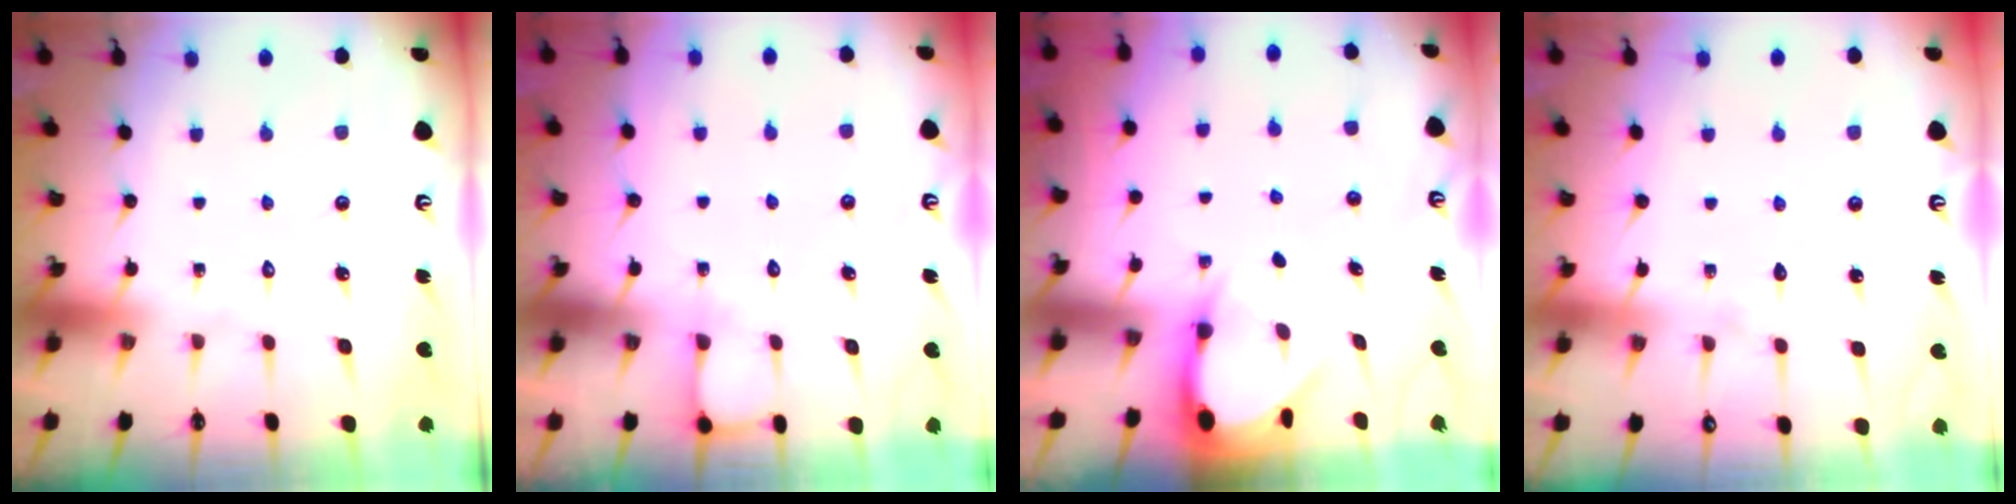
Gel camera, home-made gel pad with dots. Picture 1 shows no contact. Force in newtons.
{"total": 4.4, "press": 4.3, "slide": 0.5}
{"total": 3.1, "press": 3.1, "slide": 0.2}
{"total": 5.9, "press": 5.9, "slide": 0.6}